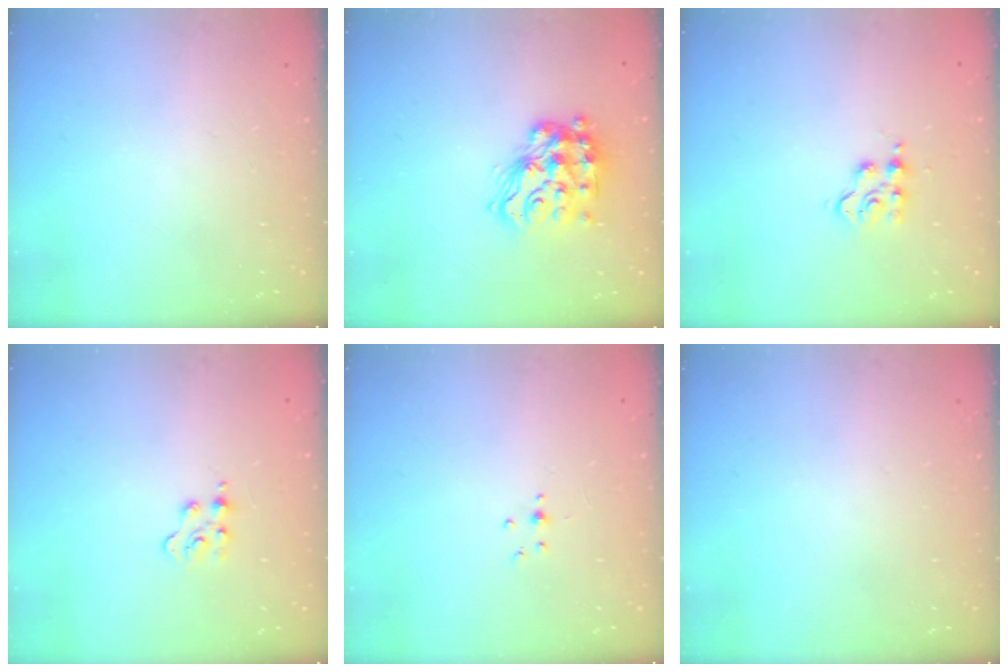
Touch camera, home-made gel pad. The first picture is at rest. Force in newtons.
{"total": 17.1, "press": 17.1, "slide": 1.2}
{"total": 3.9, "press": 3.9, "slide": 0.5}
{"total": 2.2, "press": 2.2, "slide": 0.5}
{"total": 2.5, "press": 2.3, "slide": 1.0}
{"total": 0.0}